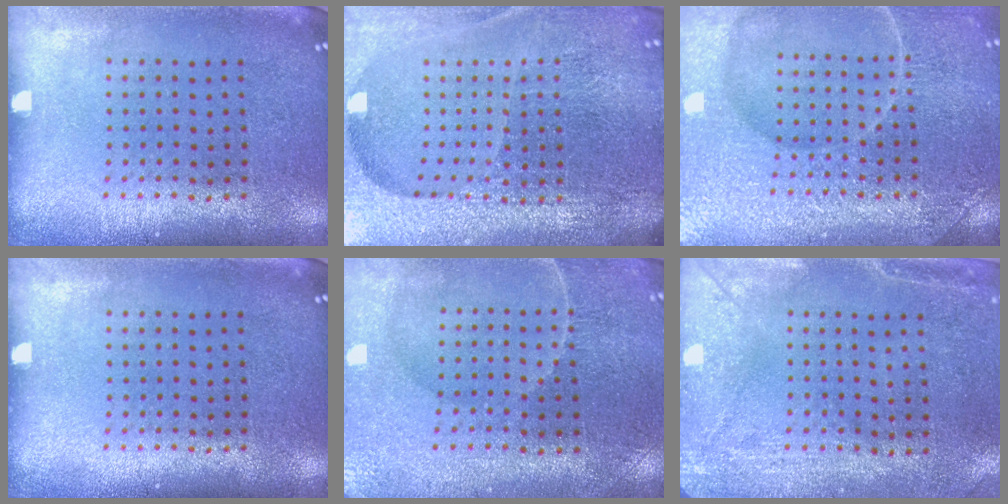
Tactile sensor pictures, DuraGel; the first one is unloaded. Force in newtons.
{"total": 6.8, "press": 5.9, "slide": 3.4}
{"total": 7.4, "press": 7.4, "slide": 0.9}
{"total": 0.0}
{"total": 0.9, "press": 0.8, "slide": 0.3}
{"total": 2.9, "press": 2.3, "slide": 1.8}